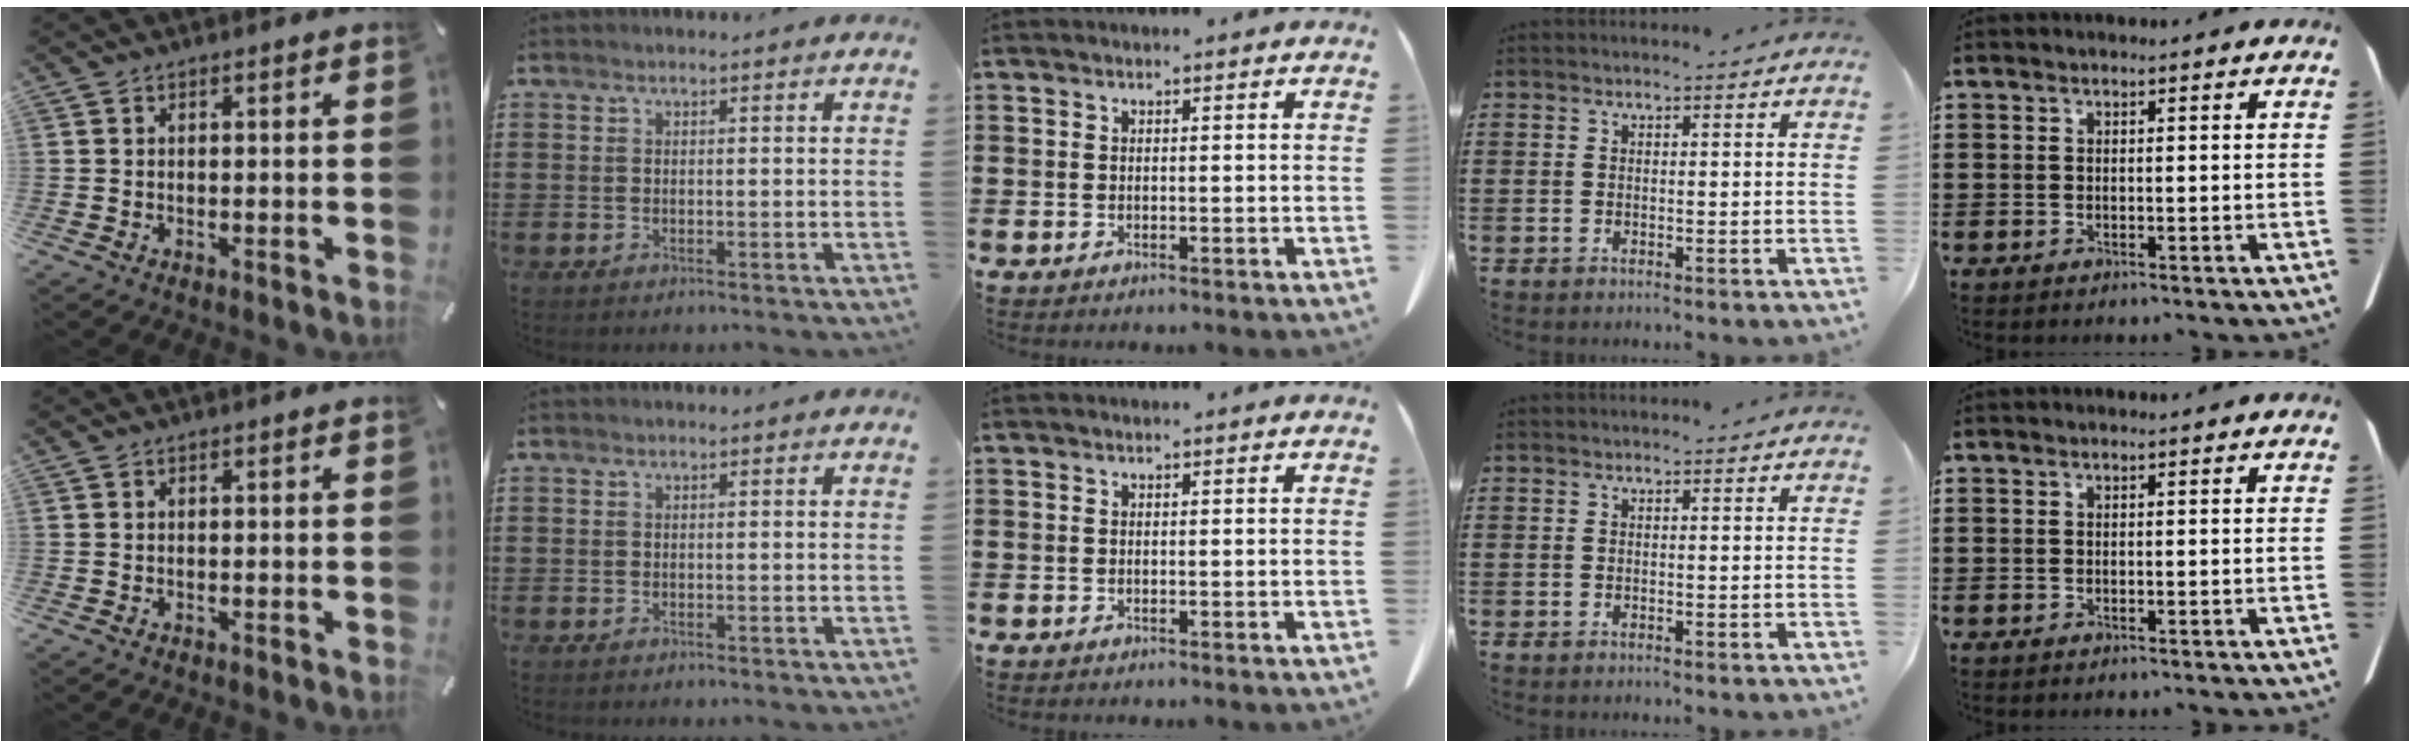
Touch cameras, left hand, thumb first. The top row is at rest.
{}